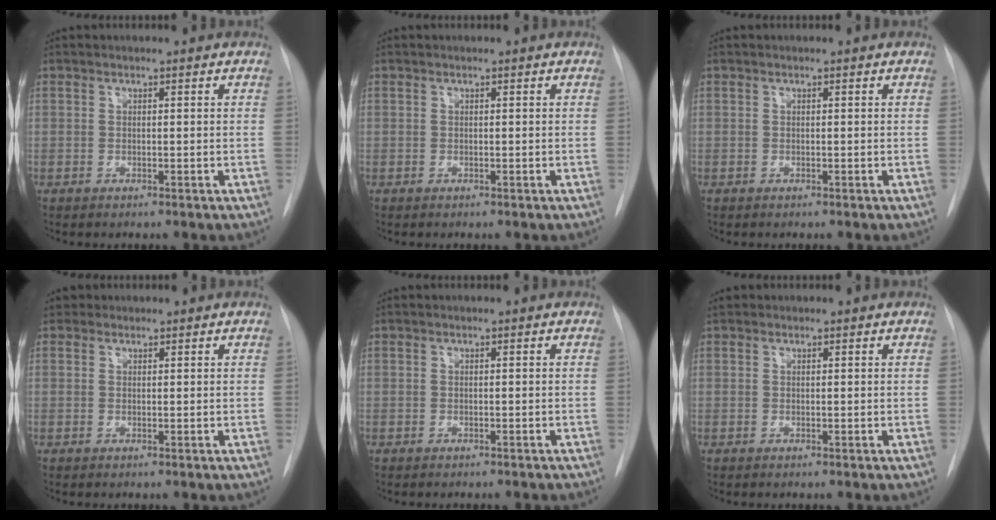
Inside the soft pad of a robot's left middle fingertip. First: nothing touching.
{"total": 0.0}
{"total": 0.0}
{"total": 1.2, "force": [0.8, 0.9, 0.0], "torque": [0.005, 0.010, 0.009]}
{"total": 1.5, "force": [-1.4, 0.1, 0.5], "torque": [-0.009, -0.001, -0.017]}
{"total": 0.9, "force": [0.6, 0.6, 0.1], "torque": [-0.002, 0.015, 0.008]}